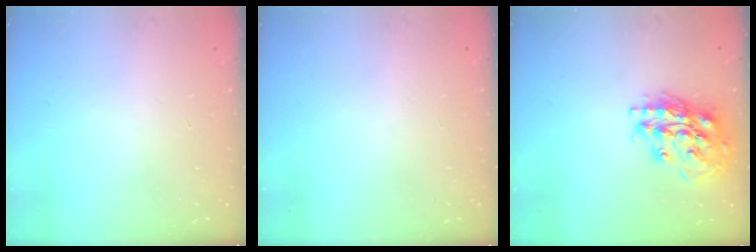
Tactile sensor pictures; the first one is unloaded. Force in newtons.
{"total": 0.0}
{"total": 17.4, "press": 17.3, "slide": 2.4}